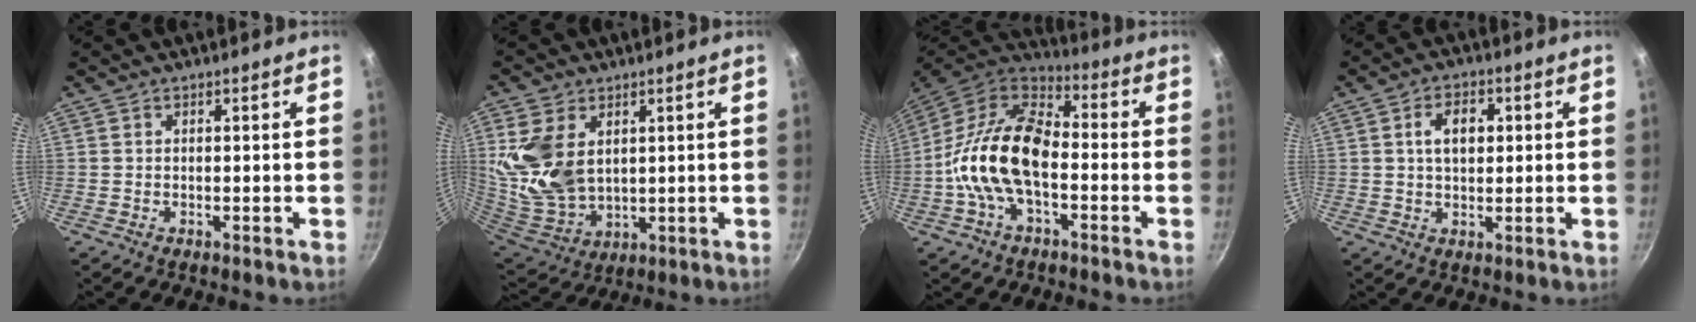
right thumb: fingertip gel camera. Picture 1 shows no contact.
{"total": 14.5, "force": [3.9, 9.9, 9.9], "torque": [-0.190, -0.032, 0.093]}
{"total": 17.6, "force": [-3.0, 9.9, 14.2], "torque": [-0.248, 0.044, -0.071]}
{"total": 6.0, "force": [1.2, 3.8, 4.5], "torque": [-0.059, 0.006, 0.018]}